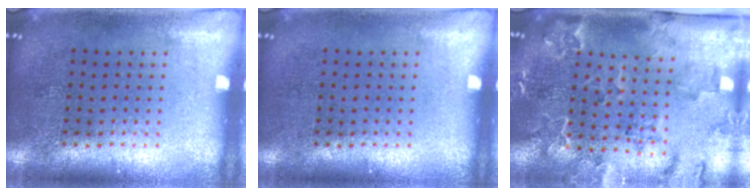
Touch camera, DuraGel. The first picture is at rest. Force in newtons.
{"total": 0.0}
{"total": 2.3, "press": 2.2, "slide": 0.5}